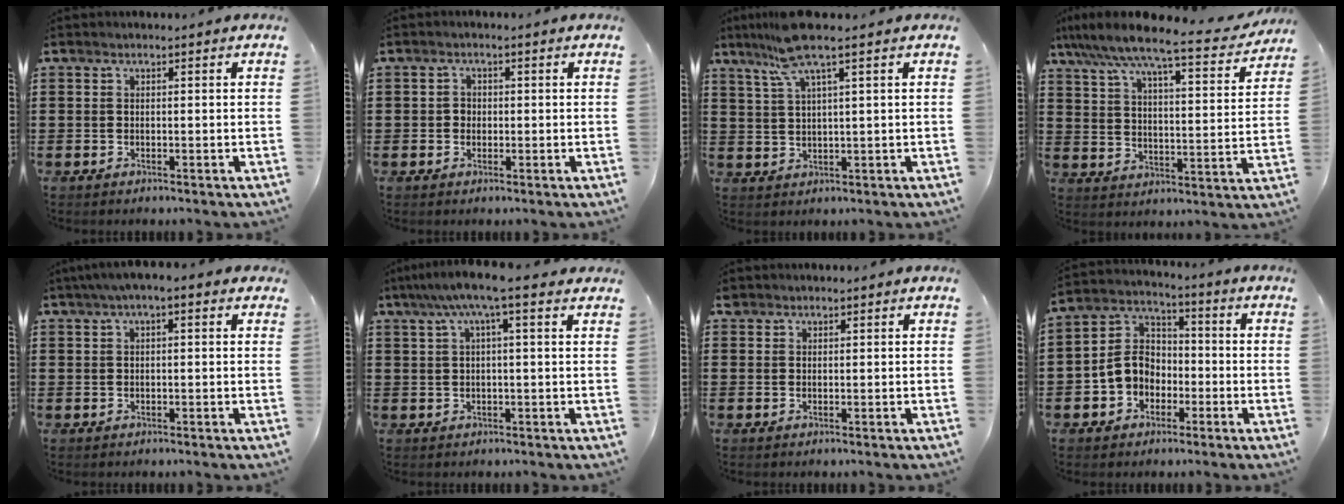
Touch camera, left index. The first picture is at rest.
{"total": 1.4, "force": [-0.1, 1.3, 0.5], "torque": [-0.013, 0.007, -0.004]}
{"total": 7.6, "force": [4.8, 0.4, 5.9], "torque": [-0.134, -0.002, 0.083]}
{"total": 7.9, "force": [6.9, 0.3, 3.9], "torque": [-0.107, -0.041, 0.111]}
{"total": 2.1, "force": [0.5, 0.5, 1.9], "torque": [-0.037, 0.003, 0.008]}
{"total": 5.5, "force": [3.0, 0.0, 4.6], "torque": [-0.098, 0.004, 0.050]}
{"total": 1.2, "force": [0.9, 0.7, 0.3], "torque": [-0.008, 0.003, 0.018]}
{"total": 6.7, "force": [-2.0, 5.8, 2.8], "torque": [-0.085, 0.014, -0.043]}